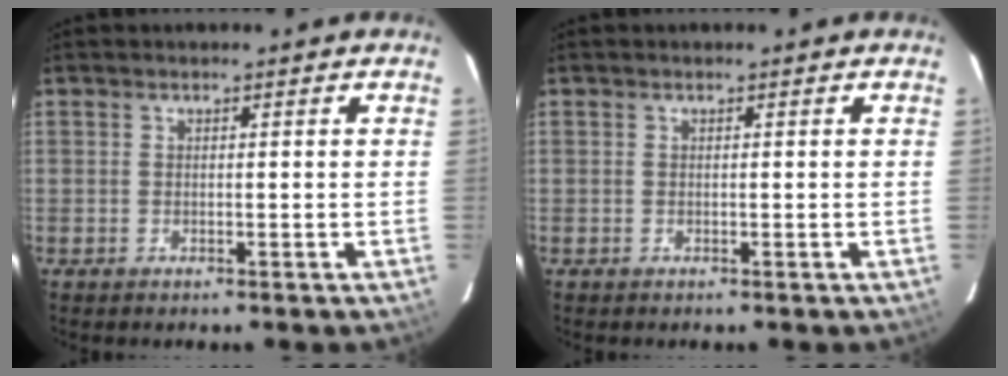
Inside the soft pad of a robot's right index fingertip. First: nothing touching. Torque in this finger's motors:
{"motor_torque": [0.00, 0.00, 0.00, 0.00]}